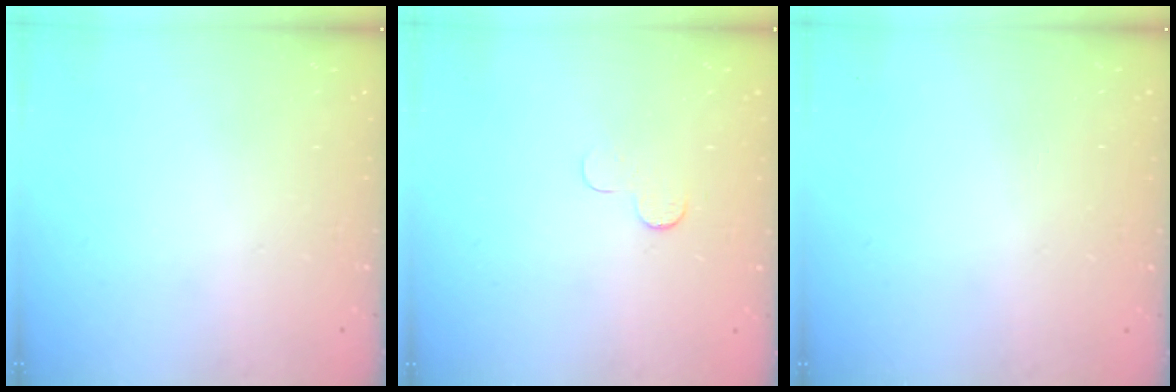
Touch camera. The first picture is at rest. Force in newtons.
{"total": 3.7, "press": 3.7, "slide": 0.4}
{"total": 0.8, "press": 0.8, "slide": 0.1}